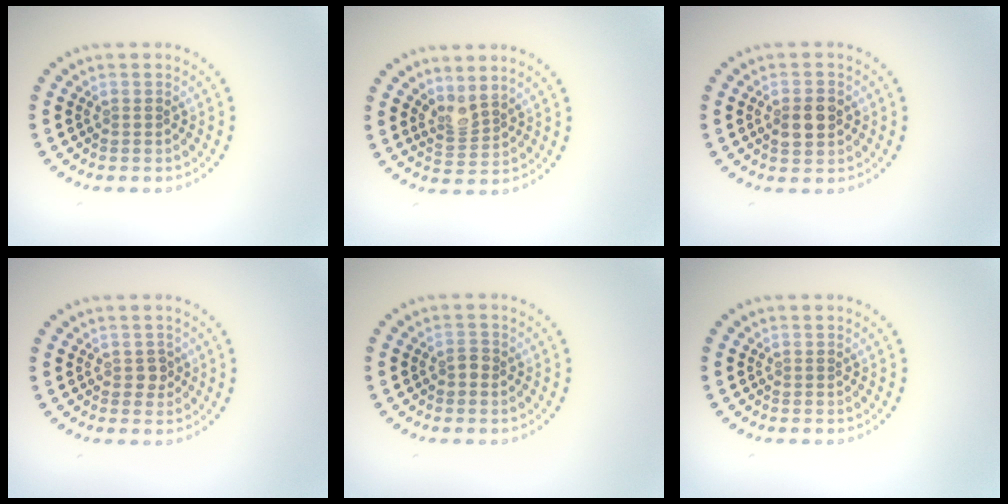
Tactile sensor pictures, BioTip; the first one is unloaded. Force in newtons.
{"total": 2.0, "press": 1.5, "slide": 1.4}
{"total": 2.8, "press": 2.8, "slide": 0.0}
{"total": 1.1, "press": 1.0, "slide": 0.5}
{"total": 0.8, "press": 0.7, "slide": 0.2}
{"total": 0.0}